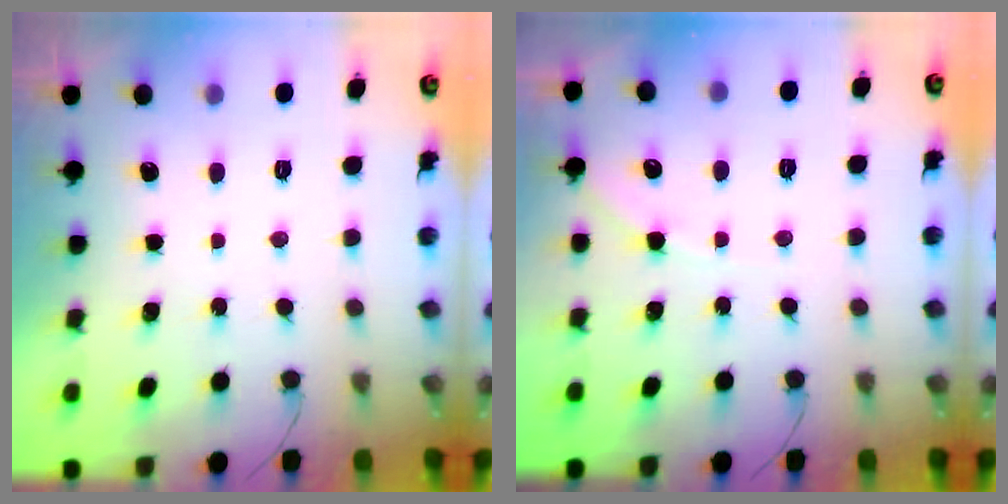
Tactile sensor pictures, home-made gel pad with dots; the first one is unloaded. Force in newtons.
{"total": 6.7, "press": 6.6, "slide": 0.9}